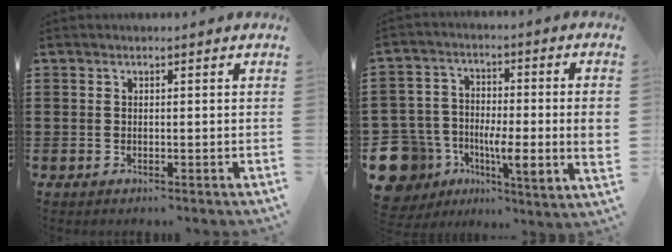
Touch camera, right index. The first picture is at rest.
{"total": 9.5, "force": [-3.2, 6.6, 6.1], "torque": [-0.173, -0.008, -0.059]}